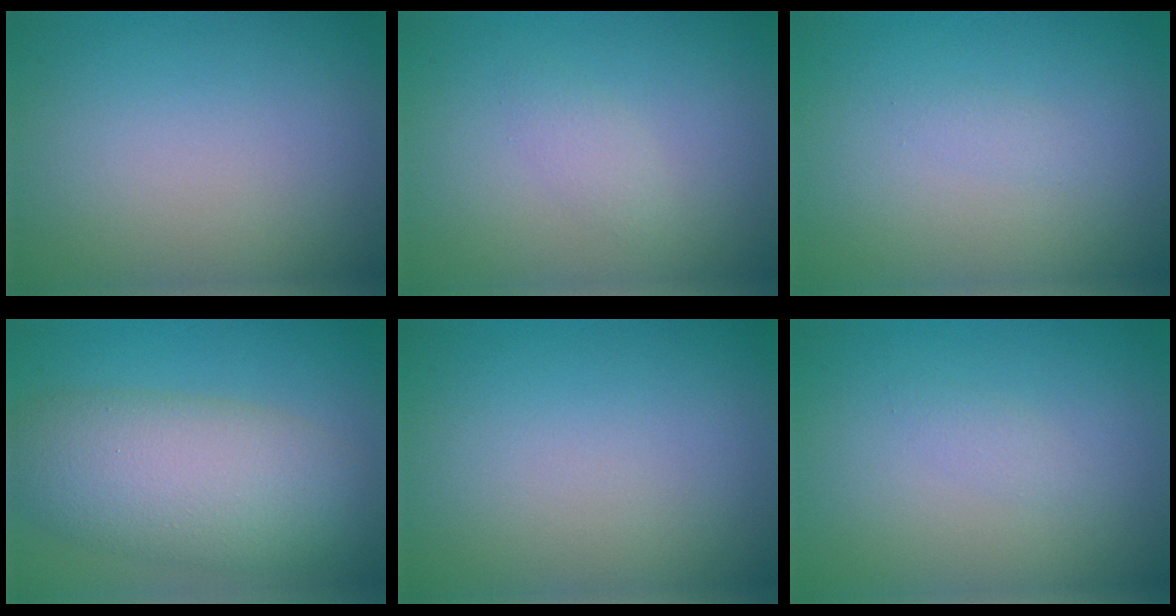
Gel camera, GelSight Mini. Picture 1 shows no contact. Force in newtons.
{"total": 1.2, "press": 1.2, "slide": 0.1}
{"total": 0.6, "press": 0.6, "slide": 0.0}
{"total": 8.5, "press": 8.5, "slide": 0.3}
{"total": 0.0}
{"total": 0.8, "press": 0.8, "slide": 0.1}